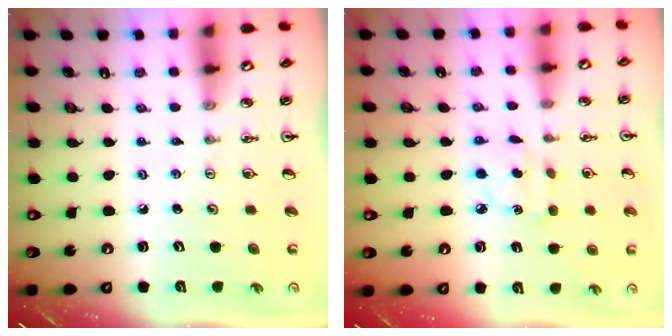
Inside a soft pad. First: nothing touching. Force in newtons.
{"total": 2.9, "press": 2.8, "slide": 0.6}